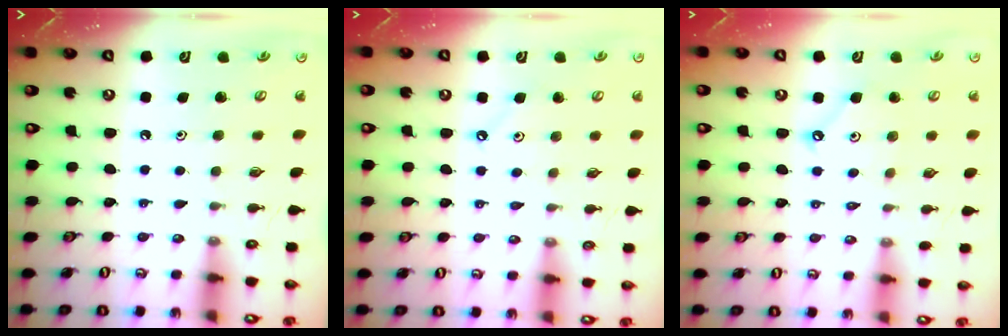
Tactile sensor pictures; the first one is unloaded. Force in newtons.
{"total": 5.5, "press": 5.5, "slide": 0.5}
{"total": 5.9, "press": 5.8, "slide": 0.7}